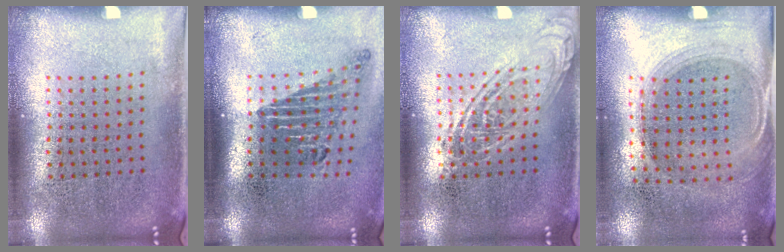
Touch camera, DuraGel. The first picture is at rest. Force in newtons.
{"total": 1.7, "press": 1.2, "slide": 1.2}
{"total": 2.5, "press": 2.5, "slide": 0.3}
{"total": 1.5, "press": 1.3, "slide": 0.7}